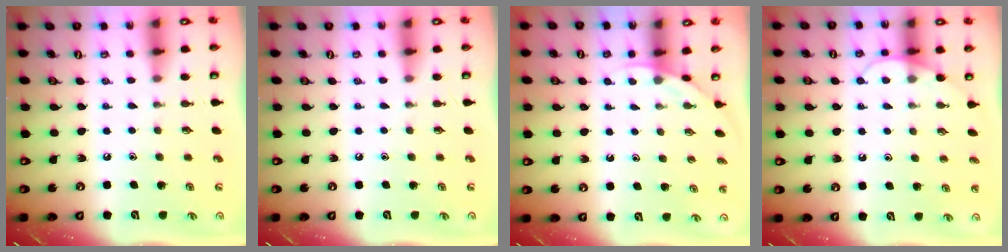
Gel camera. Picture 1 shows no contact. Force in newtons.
{"total": 0.0}
{"total": 1.9, "press": 1.9, "slide": 0.1}
{"total": 4.8, "press": 4.8, "slide": 0.4}